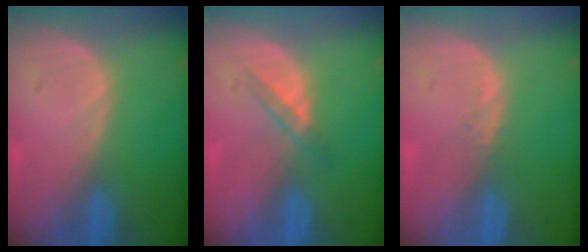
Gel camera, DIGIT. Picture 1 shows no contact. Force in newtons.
{"total": 2.4, "press": 2.2, "slide": 1.1}
{"total": 0.9, "press": 0.8, "slide": 0.4}